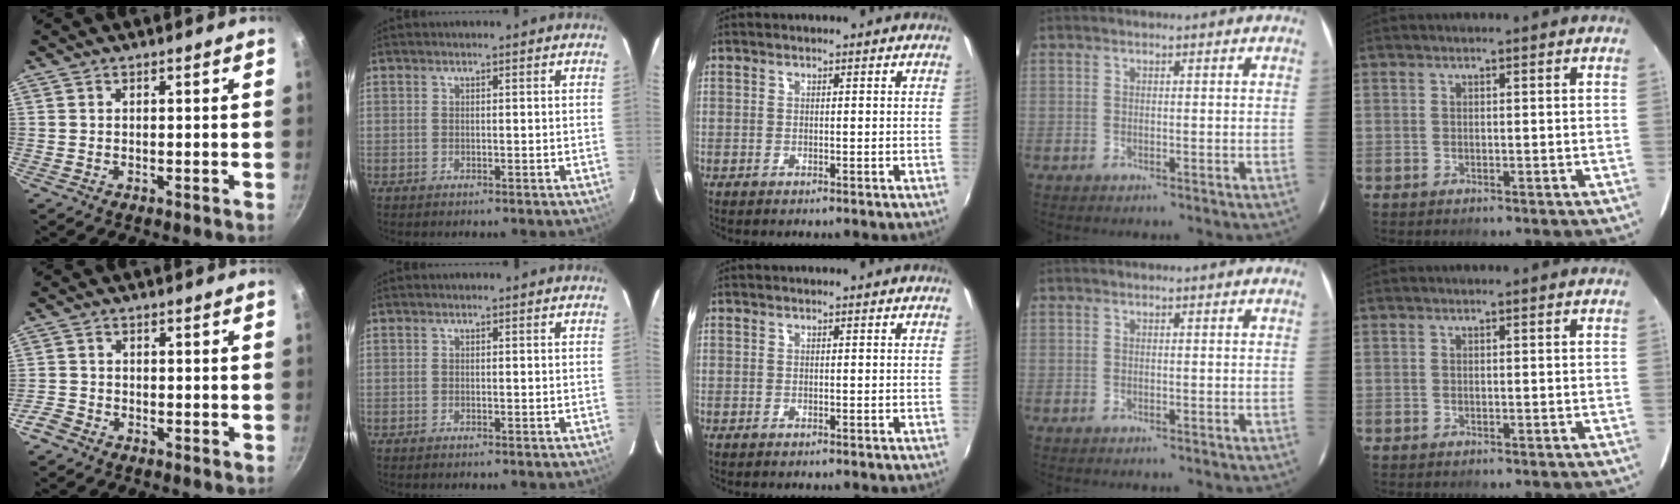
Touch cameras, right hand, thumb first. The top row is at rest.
{"thumb": {"total": 2.7, "force": [-2.0, 1.6, 0.8], "torque": [-0.022, 0.013, -0.044]}}